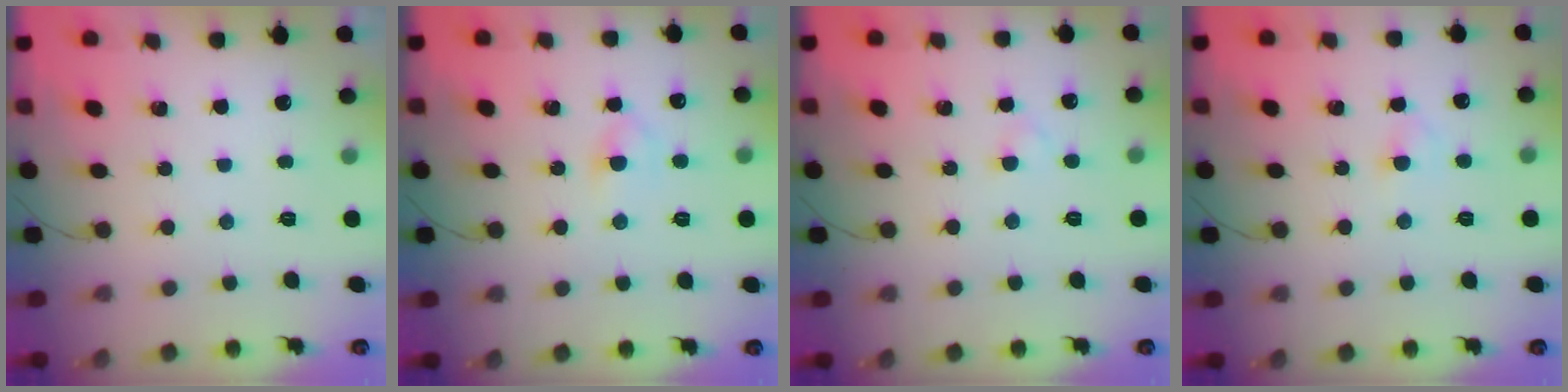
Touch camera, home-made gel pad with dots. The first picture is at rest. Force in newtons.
{"total": 3.9, "press": 3.7, "slide": 1.3}
{"total": 1.6, "press": 1.4, "slide": 0.8}
{"total": 2.9, "press": 2.7, "slide": 0.9}